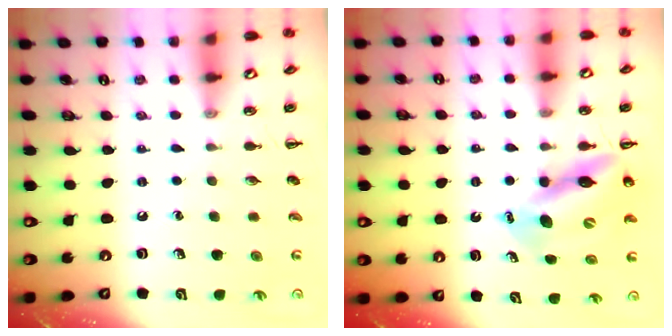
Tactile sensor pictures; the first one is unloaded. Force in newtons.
{"total": 12.8, "press": 12.4, "slide": 3.4}